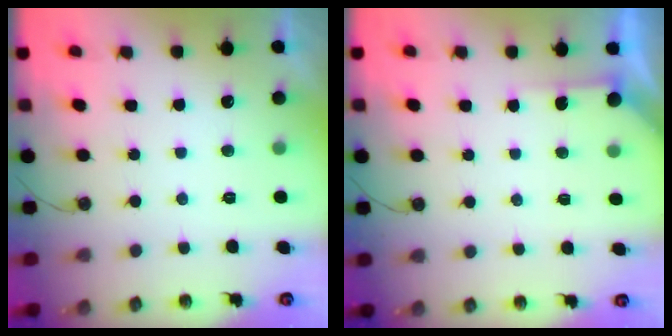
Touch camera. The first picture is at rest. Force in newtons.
{"total": 3.3, "press": 3.2, "slide": 0.3}